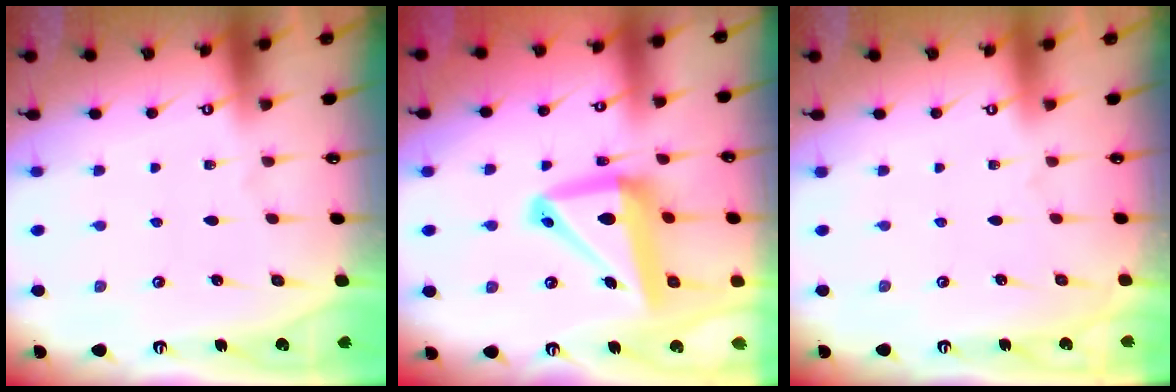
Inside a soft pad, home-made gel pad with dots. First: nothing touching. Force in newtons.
{"total": 15.3, "press": 15.1, "slide": 1.9}
{"total": 0.0}